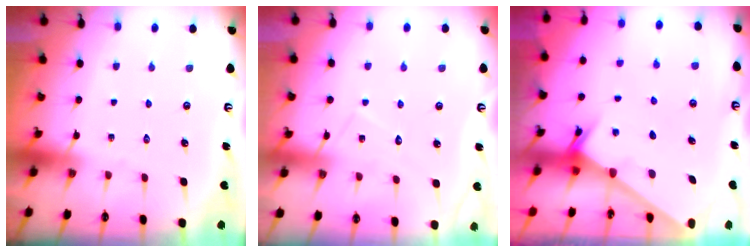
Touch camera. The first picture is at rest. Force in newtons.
{"total": 5.6, "press": 5.6, "slide": 0.7}
{"total": 2.4, "press": 2.4, "slide": 0.2}